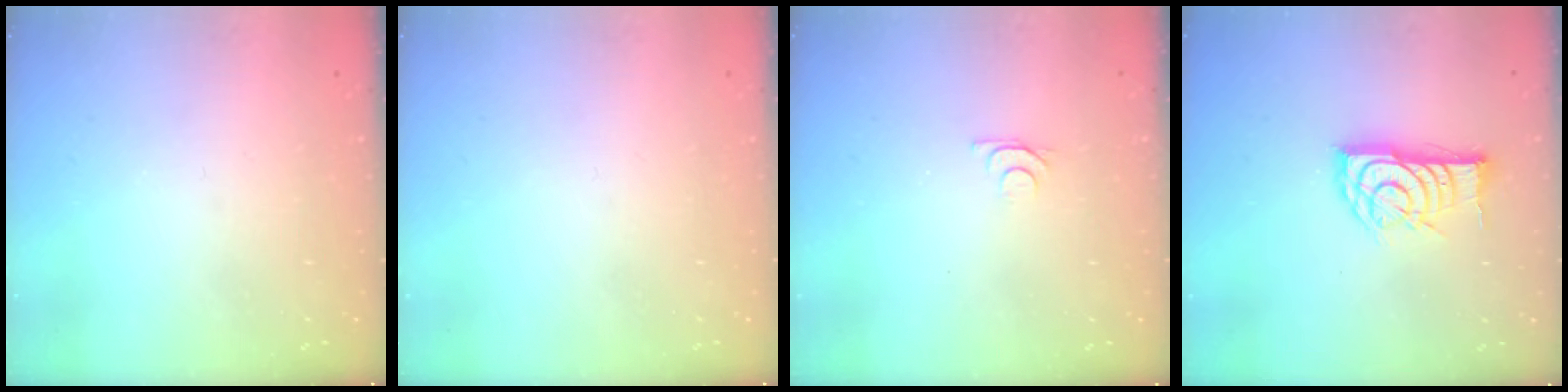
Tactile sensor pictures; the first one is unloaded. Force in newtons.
{"total": 1.5, "press": 1.5, "slide": 0.1}
{"total": 4.2, "press": 4.1, "slide": 0.5}
{"total": 13.1, "press": 13.1, "slide": 0.5}